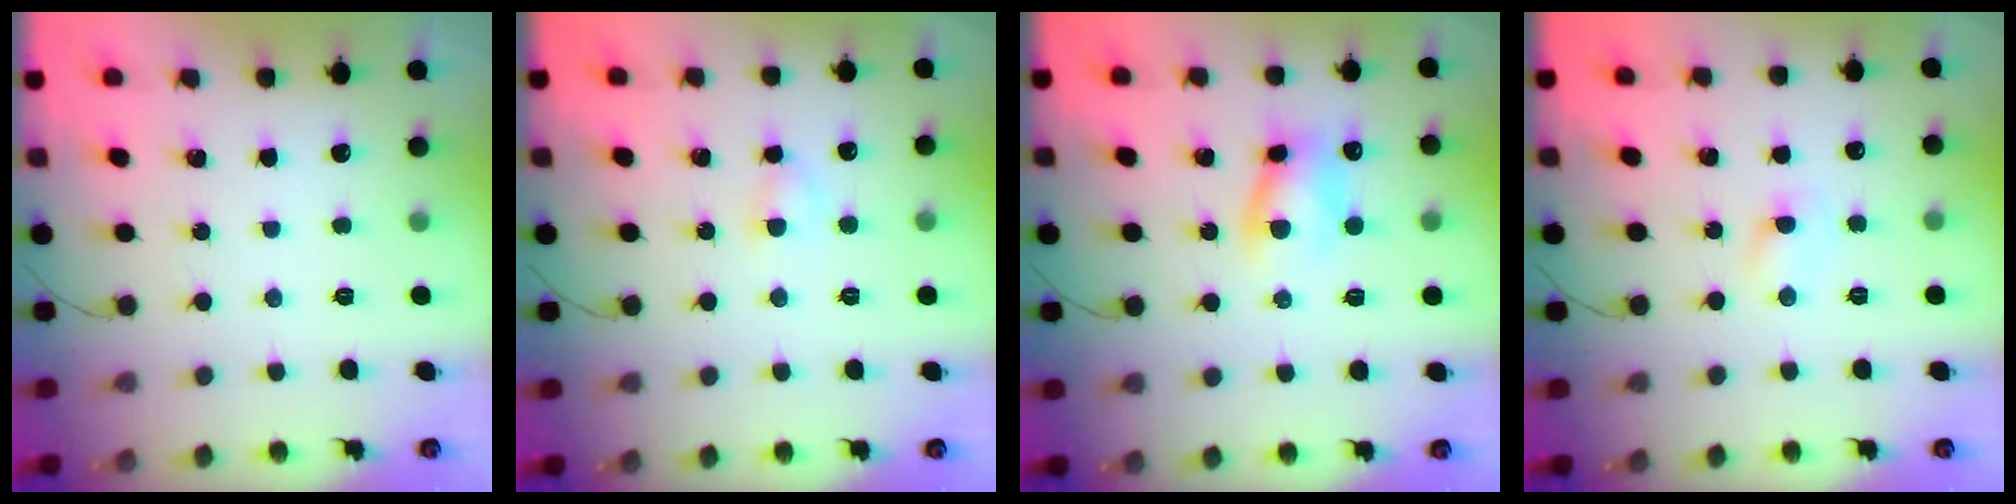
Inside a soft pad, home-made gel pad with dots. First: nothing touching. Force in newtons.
{"total": 3.3, "press": 3.1, "slide": 1.1}
{"total": 8.1, "press": 8.0, "slide": 1.3}
{"total": 4.5, "press": 4.3, "slide": 1.3}